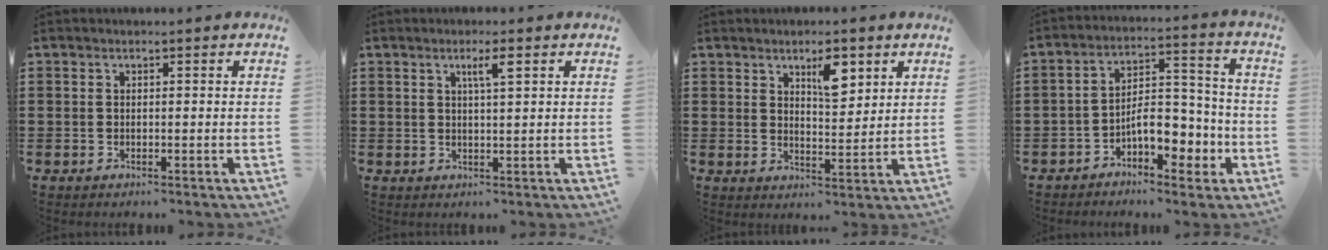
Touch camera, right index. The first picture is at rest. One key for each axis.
{"total": 2.9, "fx": 1.4, "fy": 0.3, "fz": 2.5, "tx": -0.052, "ty": 0.003, "tz": 0.021}
{"total": 5.7, "fx": 3.2, "fy": 2.3, "fz": 4.1, "tx": -0.057, "ty": -0.004, "tz": 0.048}
{"total": 7.8, "fx": -3.3, "fy": 4.3, "fz": 5.6, "tx": -0.080, "ty": 0.008, "tz": -0.061}